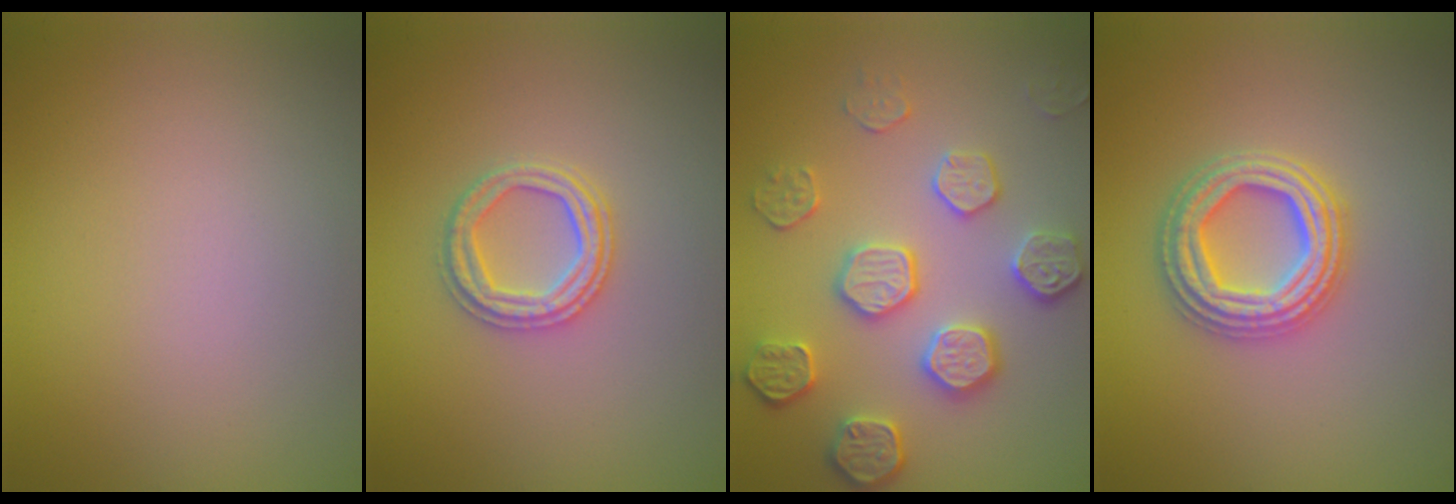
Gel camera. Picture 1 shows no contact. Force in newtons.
{"total": 2.6, "press": 2.6, "slide": 0.5}
{"total": 4.7, "press": 4.3, "slide": 1.8}
{"total": 4.1, "press": 4.0, "slide": 0.7}